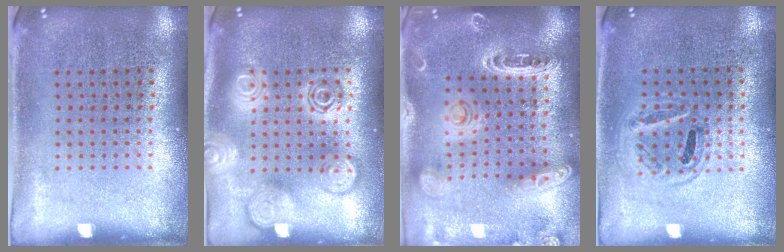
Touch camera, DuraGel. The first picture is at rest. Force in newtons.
{"total": 3.0, "press": 3.0, "slide": 0.4}
{"total": 1.9, "press": 1.9, "slide": 0.5}
{"total": 0.9, "press": 0.9, "slide": 0.3}